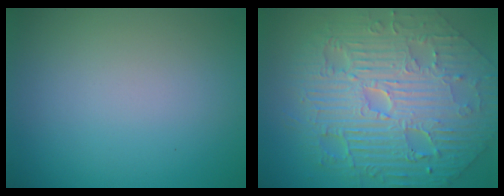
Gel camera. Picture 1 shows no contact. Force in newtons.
{"total": 11.8, "press": 7.7, "slide": 9.0}